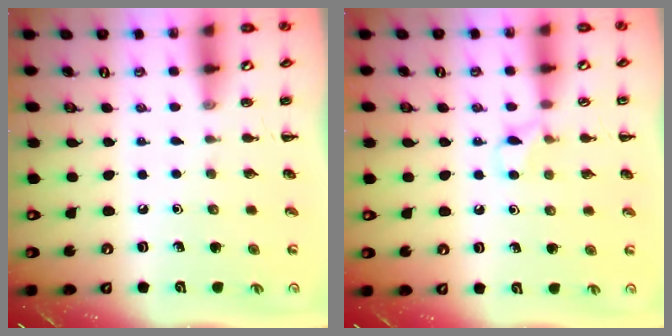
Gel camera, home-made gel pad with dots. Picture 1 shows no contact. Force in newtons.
{"total": 6.4, "press": 6.1, "slide": 1.9}